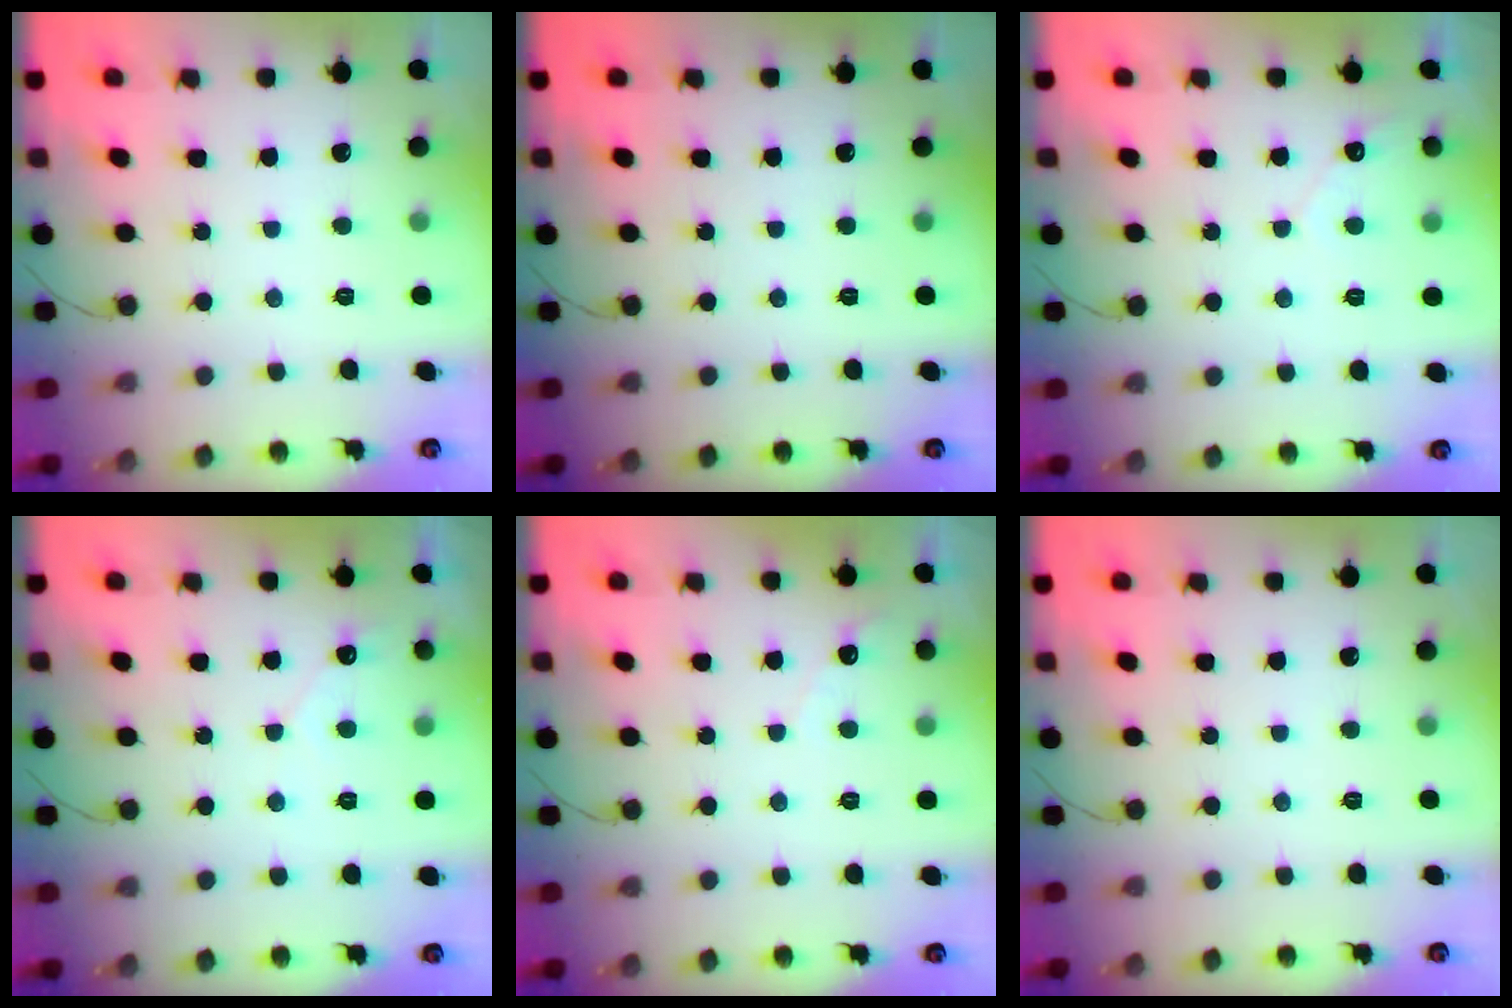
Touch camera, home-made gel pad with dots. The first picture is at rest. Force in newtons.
{"total": 0.0}
{"total": 2.8, "press": 2.8, "slide": 0.2}
{"total": 2.7, "press": 2.7, "slide": 0.1}
{"total": 2.8, "press": 2.8, "slide": 0.1}
{"total": 0.0}